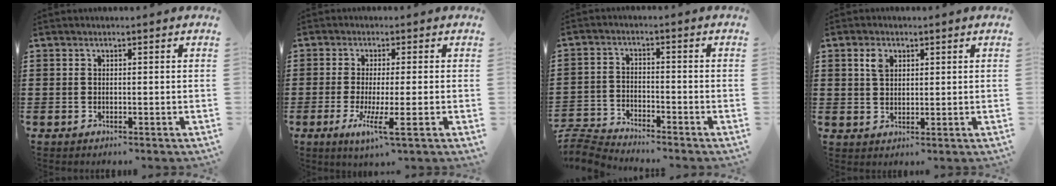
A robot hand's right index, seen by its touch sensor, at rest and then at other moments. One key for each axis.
{"total": 5.4, "fx": -2.0, "fy": -0.3, "fz": 5.0, "tx": -0.106, "ty": -0.024, "tz": -0.037}
{"total": 4.3, "fx": -4.3, "fy": 0.4, "fz": 0.3, "tx": -0.028, "ty": -0.003, "tz": -0.096}
{"total": 2.7, "fx": 1.3, "fy": 1.7, "fz": 1.6, "tx": -0.039, "ty": 0.007, "tz": 0.023}